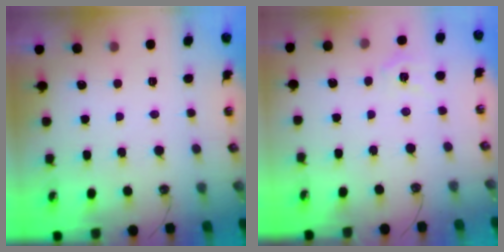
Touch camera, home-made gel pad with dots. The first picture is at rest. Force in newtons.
{"total": 5.8, "press": 5.8, "slide": 0.2}